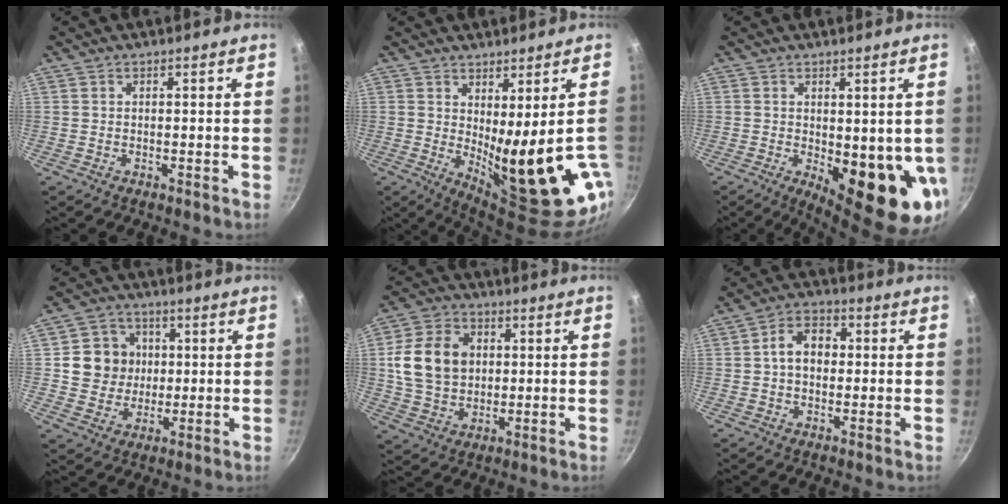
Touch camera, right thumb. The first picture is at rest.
{"total": 16.8, "force": [-1.7, 4.4, 16.1], "torque": [-0.205, -0.038, 0.000]}
{"total": 14.4, "force": [-1.4, 5.6, 13.2], "torque": [-0.144, -0.031, -0.005]}
{"total": 9.4, "force": [1.2, 8.7, 3.2], "torque": [-0.020, 0.006, 0.018]}
{"total": 13.8, "force": [2.0, 10.6, 8.6], "torque": [-0.139, 0.006, 0.034]}
{"total": 7.4, "force": [0.5, 5.4, 5.1], "torque": [-0.058, 0.021, -0.003]}